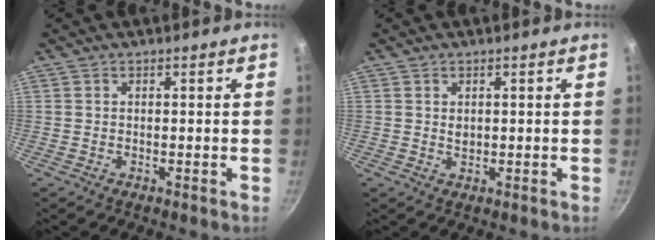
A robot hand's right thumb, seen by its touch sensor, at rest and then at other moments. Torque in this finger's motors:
{"motor_torque": [0.42, 0.21, 0.16, -0.12, 0.00]}